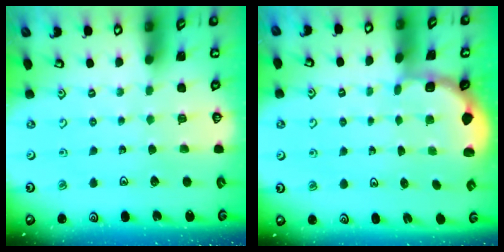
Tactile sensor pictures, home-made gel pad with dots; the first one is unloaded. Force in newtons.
{"total": 1.9, "press": 1.7, "slide": 0.8}